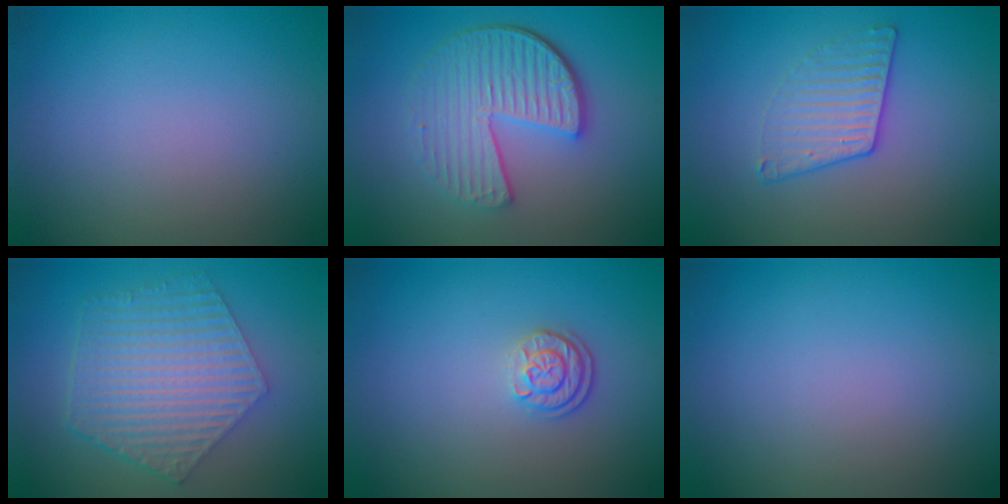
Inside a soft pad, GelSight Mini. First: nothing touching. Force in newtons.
{"total": 5.6, "press": 4.2, "slide": 3.8}
{"total": 2.3, "press": 1.9, "slide": 1.3}
{"total": 6.6, "press": 4.7, "slide": 4.6}
{"total": 2.3, "press": 1.7, "slide": 1.4}
{"total": 0.0}